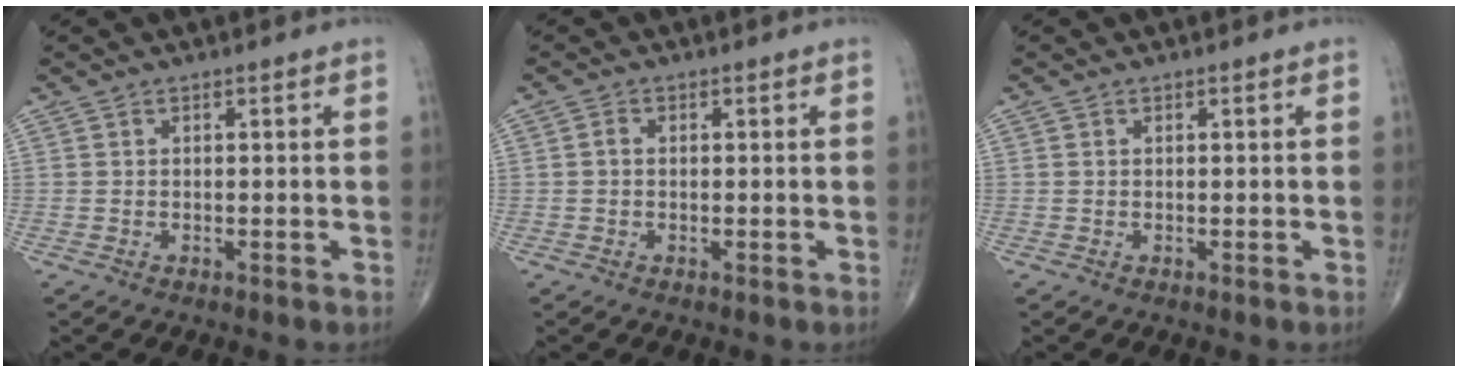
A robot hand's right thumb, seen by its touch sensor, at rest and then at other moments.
{"total": 1.2, "force": [-0.1, 1.0, 0.7], "torque": [-0.009, 0.004, -0.003]}
{"total": 0.0}